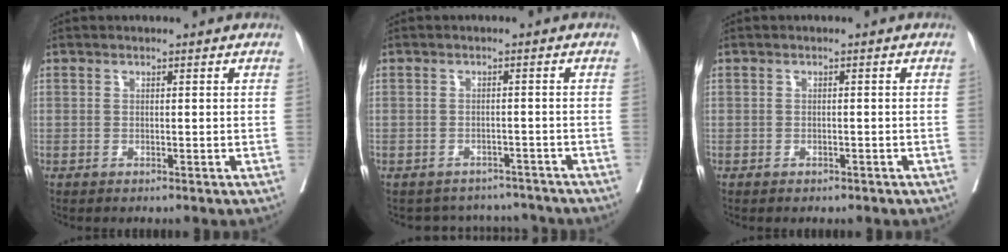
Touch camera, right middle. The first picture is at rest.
{"total": 6.6, "force": [-6.1, 2.5, -0.4], "torque": [0.013, 0.023, -0.070]}
{"total": 2.1, "force": [-1.6, 1.1, 0.9], "torque": [-0.014, -0.002, -0.014]}